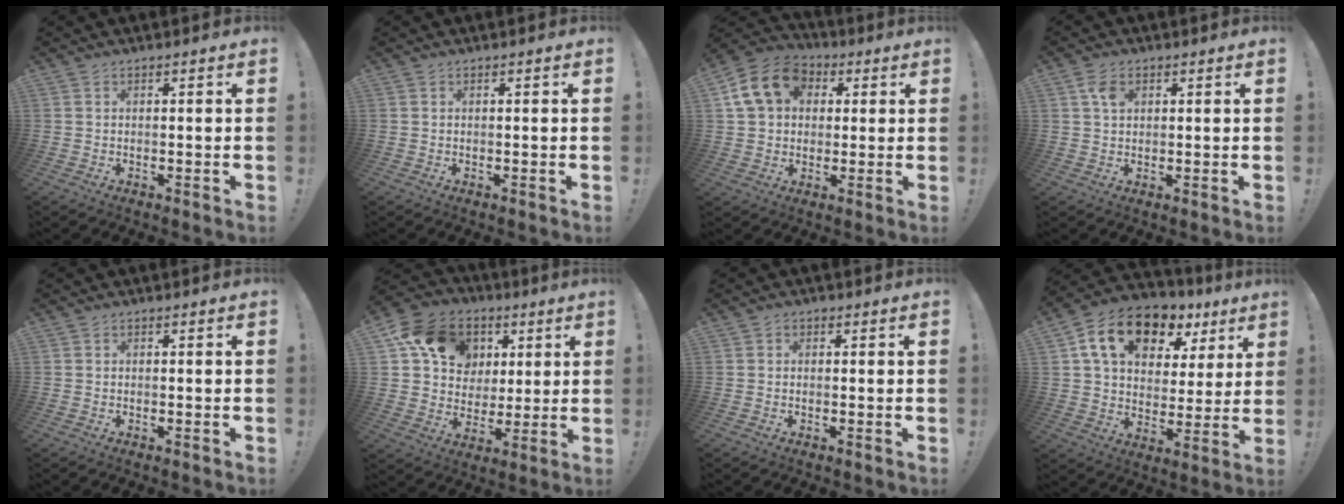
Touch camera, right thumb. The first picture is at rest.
{"total": 0.0}
{"total": 14.7, "force": [4.7, 11.6, 7.6], "torque": [-0.110, -0.001, 0.096]}
{"total": 4.1, "force": [1.7, 2.6, 2.7], "torque": [-0.041, 0.001, 0.030]}
{"total": 0.0}
{"total": 16.9, "force": [6.9, 13.6, 7.3], "torque": [-0.099, -0.017, 0.141]}
{"total": 1.0, "force": [-0.1, 0.9, 0.4], "torque": [-0.001, 0.003, -0.004]}
{"total": 17.0, "force": [9.3, 10.5, 9.7], "torque": [-0.159, -0.038, 0.166]}